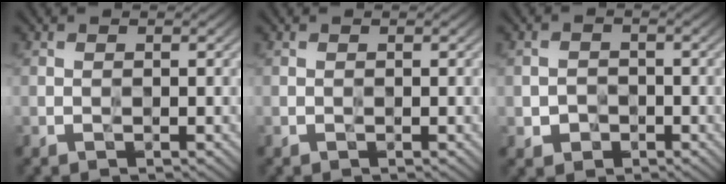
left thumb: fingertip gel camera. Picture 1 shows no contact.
{"total": 0.0}
{"total": 2.3, "force": [-1.0, 1.9, 0.8], "torque": [-0.011, -0.003, -0.021]}